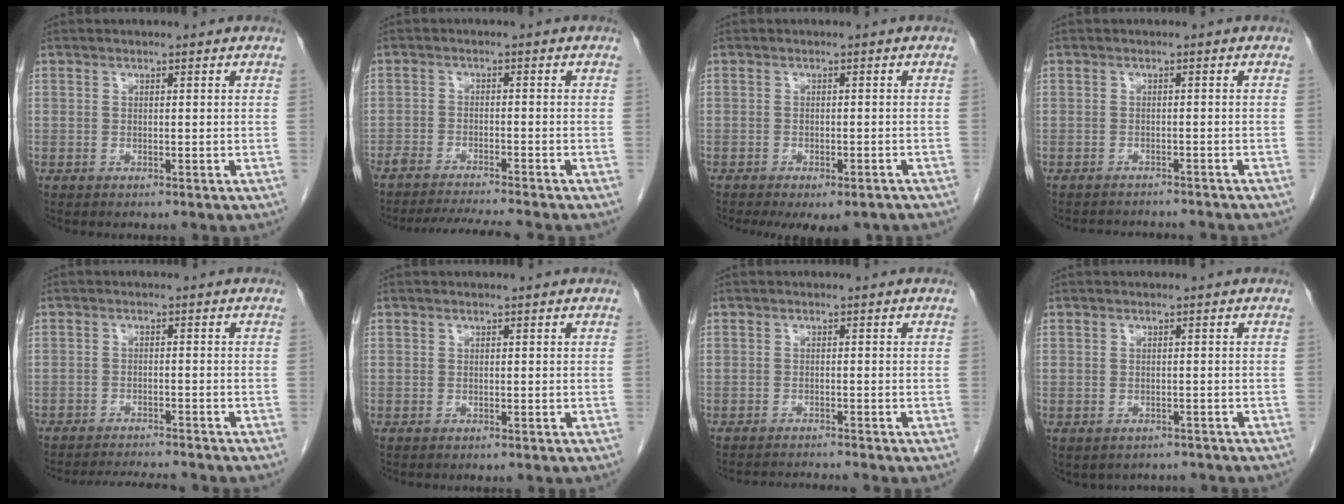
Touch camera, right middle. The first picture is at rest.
{"total": 8.3, "force": [-7.7, -0.5, 3.0], "torque": [-0.040, -0.008, -0.124]}
{"total": 7.7, "force": [-5.9, 2.9, 3.9], "torque": [-0.044, -0.006, -0.073]}
{"total": 6.1, "force": [-5.7, 1.4, 1.8], "torque": [-0.020, -0.003, -0.064]}
{"total": 7.2, "force": [-6.8, 0.7, 2.1], "torque": [-0.027, -0.006, -0.101]}
{"total": 0.0}
{"total": 2.6, "force": [-2.3, -1.2, -0.1], "torque": [0.001, -0.015, -0.039]}
{"total": 4.1, "force": [-3.3, 2.3, 0.6], "torque": [-0.001, 0.008, -0.038]}